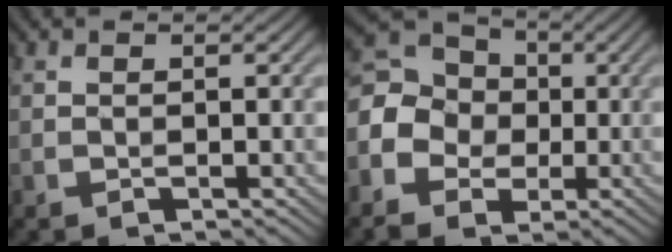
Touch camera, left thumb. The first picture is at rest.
{"total": 10.1, "force": [-1.9, 8.8, 4.5], "torque": [-0.151, -0.001, -0.054]}